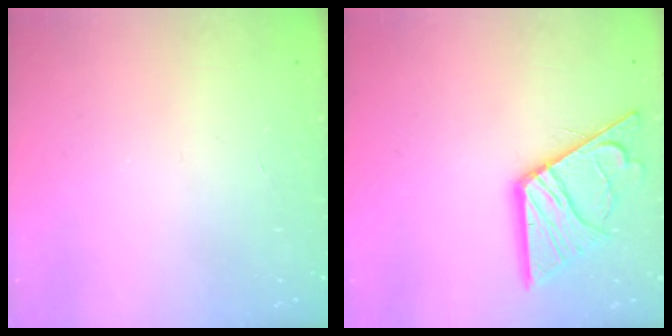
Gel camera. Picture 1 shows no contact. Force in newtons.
{"total": 15.9, "press": 15.8, "slide": 1.6}